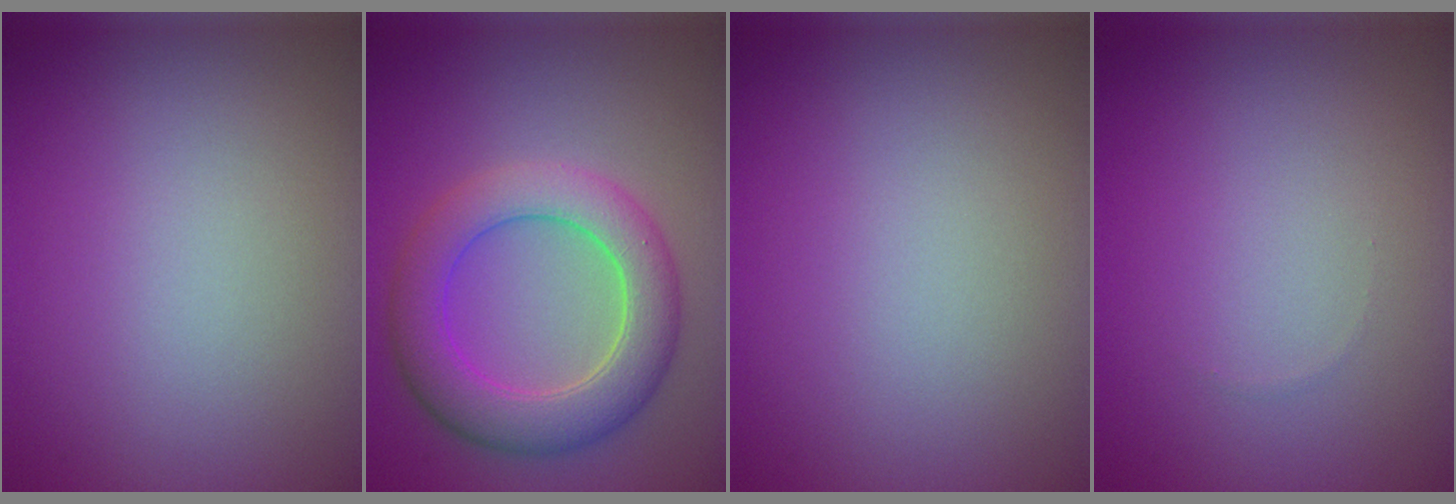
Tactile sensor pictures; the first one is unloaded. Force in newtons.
{"total": 6.3, "press": 6.3, "slide": 0.2}
{"total": 0.0}
{"total": 0.0}